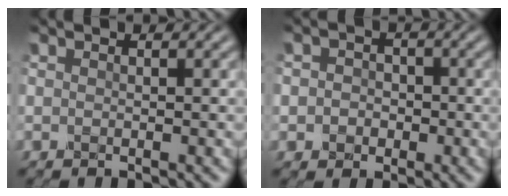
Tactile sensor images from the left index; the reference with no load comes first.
{"total": 2.4, "force": [-0.2, 2.2, 0.8], "torque": [0.005, 0.001, -0.022]}